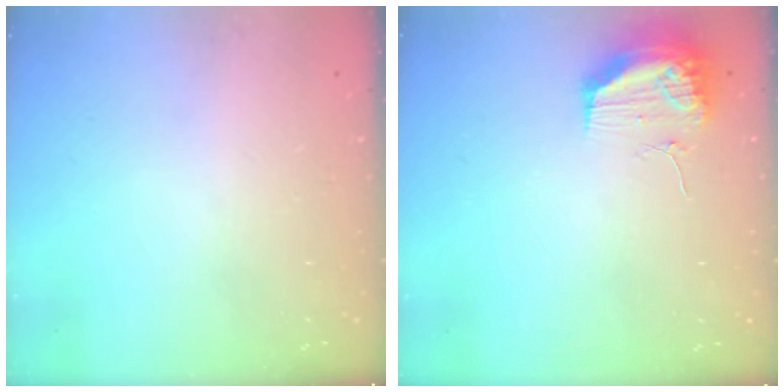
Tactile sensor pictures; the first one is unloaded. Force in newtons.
{"total": 17.5, "press": 13.2, "slide": 11.5}